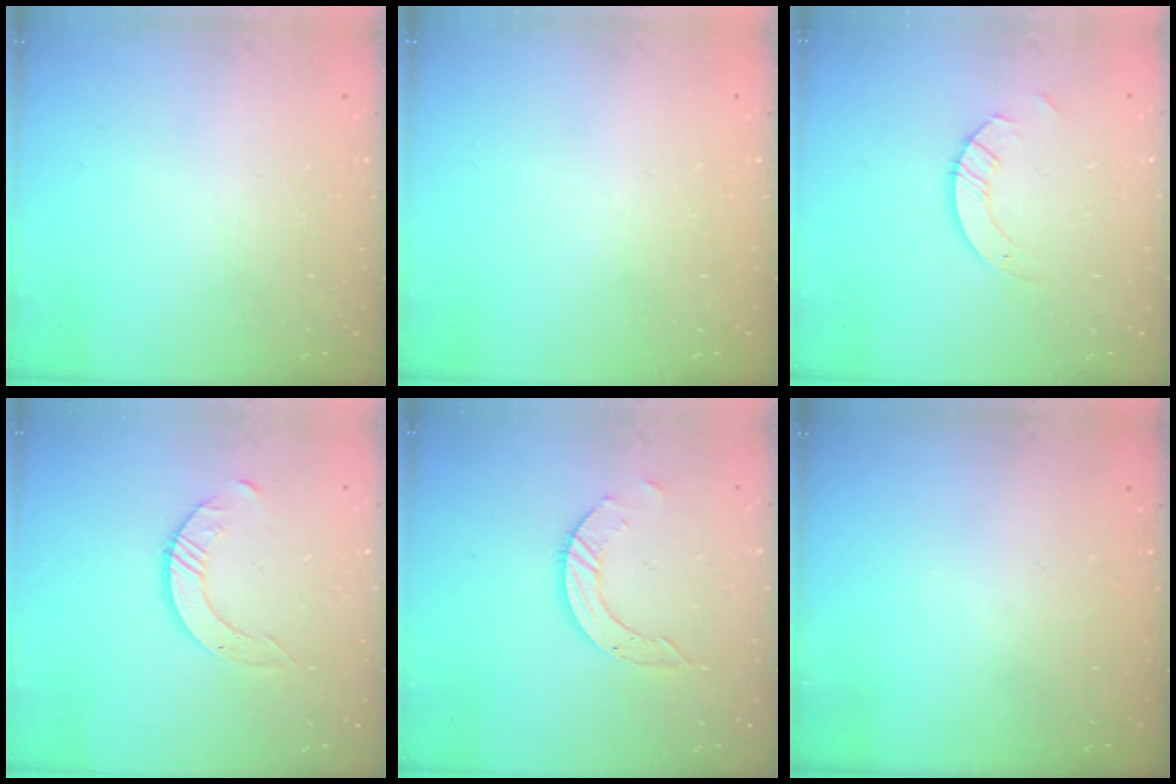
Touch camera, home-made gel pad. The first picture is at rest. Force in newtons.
{"total": 0.0}
{"total": 3.5, "press": 3.5, "slide": 0.3}
{"total": 2.5, "press": 2.5, "slide": 0.3}
{"total": 5.8, "press": 5.8, "slide": 0.1}
{"total": 0.0}